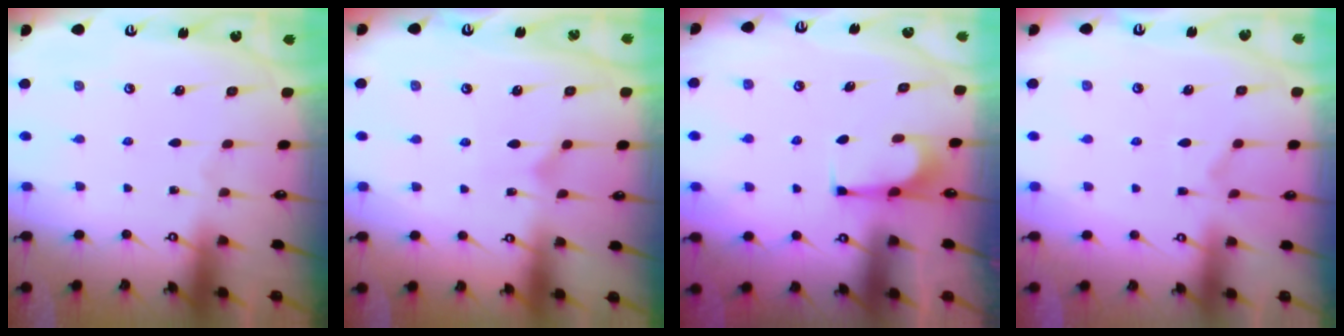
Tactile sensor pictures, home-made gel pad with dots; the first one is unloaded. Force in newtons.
{"total": 3.9, "press": 3.9, "slide": 0.6}
{"total": 2.1, "press": 1.9, "slide": 0.8}
{"total": 3.9, "press": 3.7, "slide": 1.2}